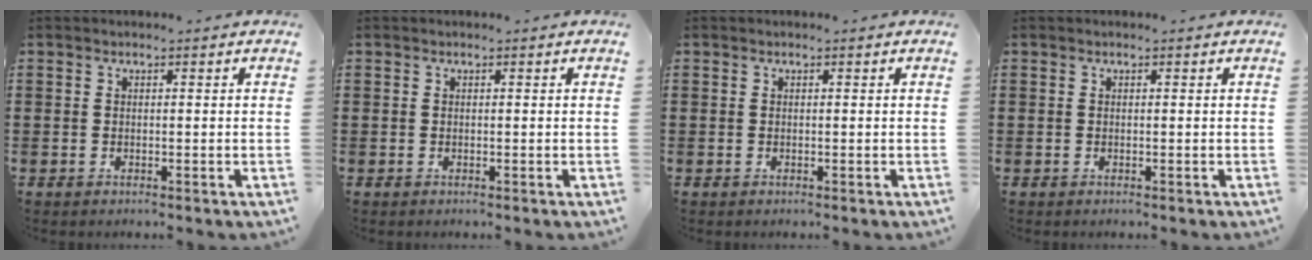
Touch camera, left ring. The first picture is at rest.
{"total": 0.0}
{"total": 0.0}
{"total": 0.0}